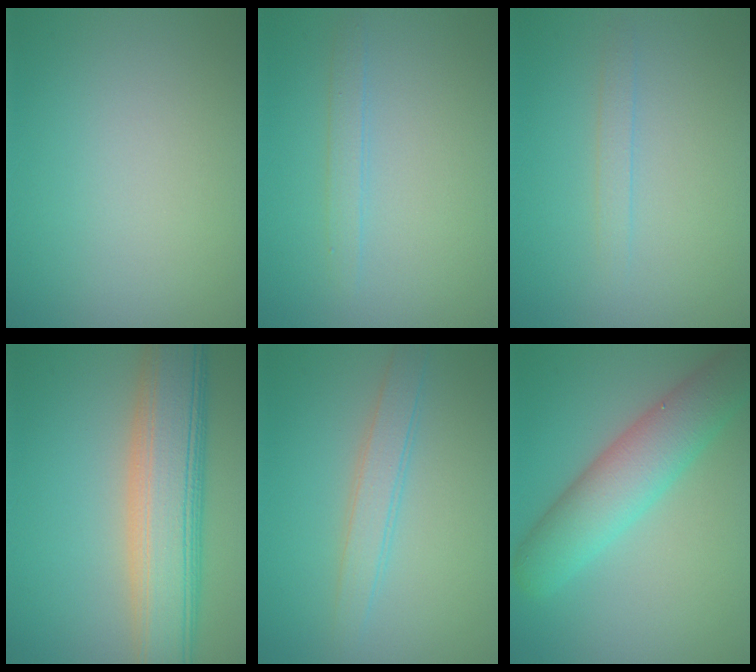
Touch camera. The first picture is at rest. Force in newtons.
{"total": 1.4, "press": 1.4, "slide": 0.1}
{"total": 1.1, "press": 1.1, "slide": 0.0}
{"total": 9.4, "press": 9.4, "slide": 0.4}
{"total": 2.5, "press": 2.5, "slide": 0.0}
{"total": 6.5, "press": 6.5, "slide": 0.5}